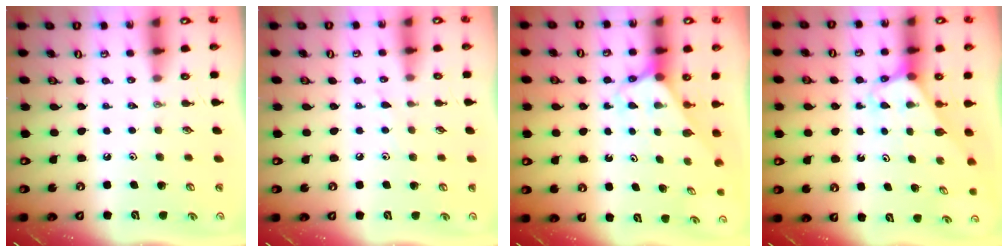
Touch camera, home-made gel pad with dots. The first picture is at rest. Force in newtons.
{"total": 4.6, "press": 4.6, "slide": 0.6}
{"total": 2.7, "press": 2.7, "slide": 0.1}
{"total": 3.1, "press": 3.1, "slide": 0.2}